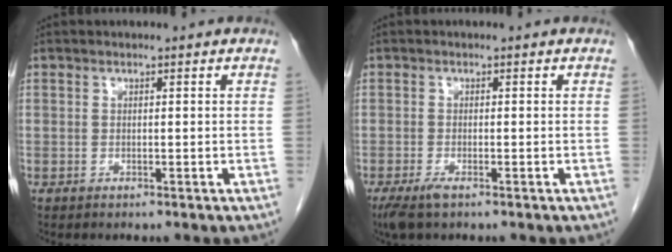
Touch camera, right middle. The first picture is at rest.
{"total": 2.6, "force": [-1.7, 0.6, 1.9], "torque": [-0.043, -0.008, -0.032]}